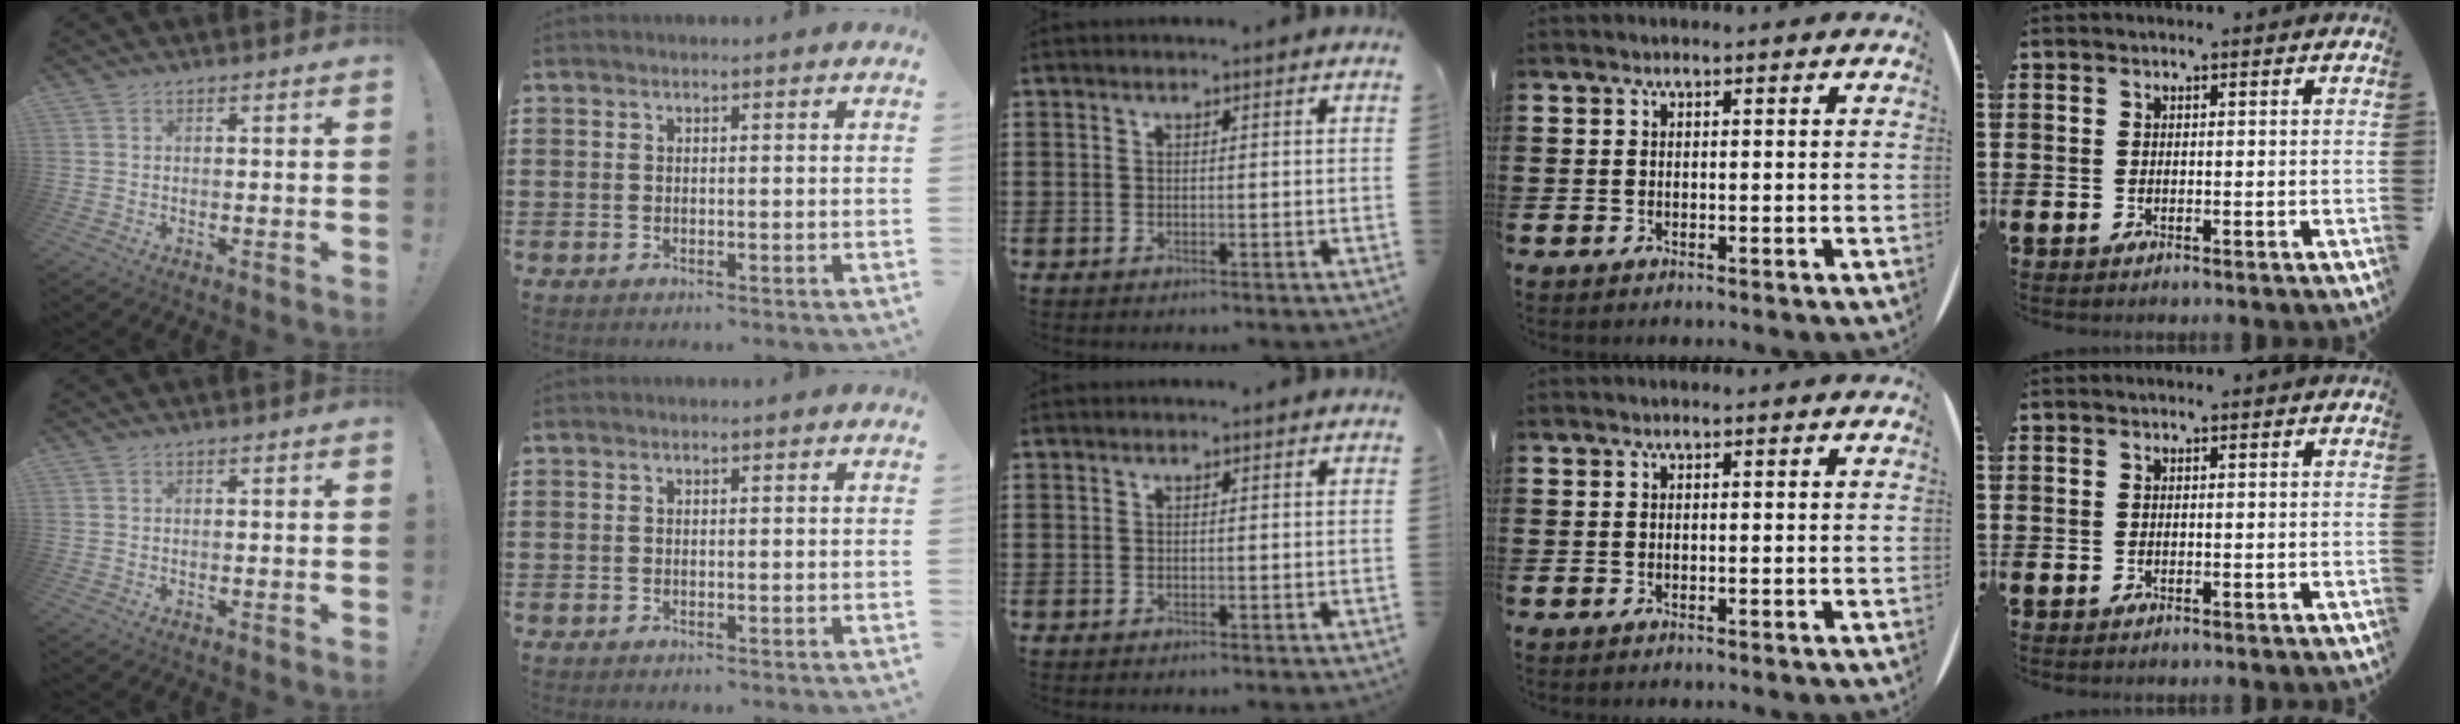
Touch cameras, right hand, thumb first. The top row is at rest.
{}